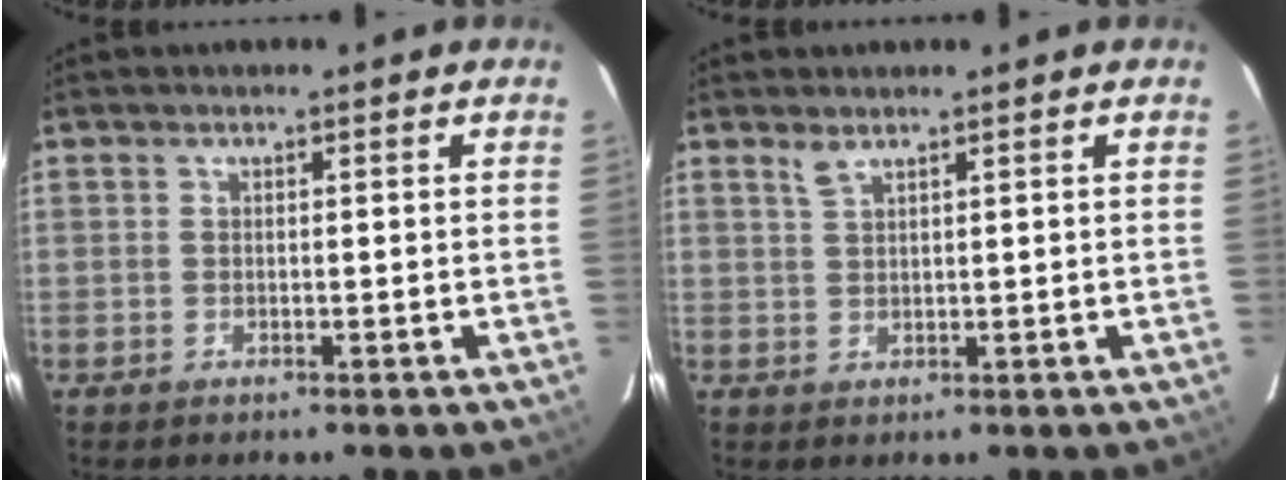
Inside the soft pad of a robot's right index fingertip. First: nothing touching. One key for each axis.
{"total": 1.6, "fx": 1.3, "fy": 0.2, "fz": 0.9, "tx": -0.019, "ty": 0.002, "tz": 0.027}